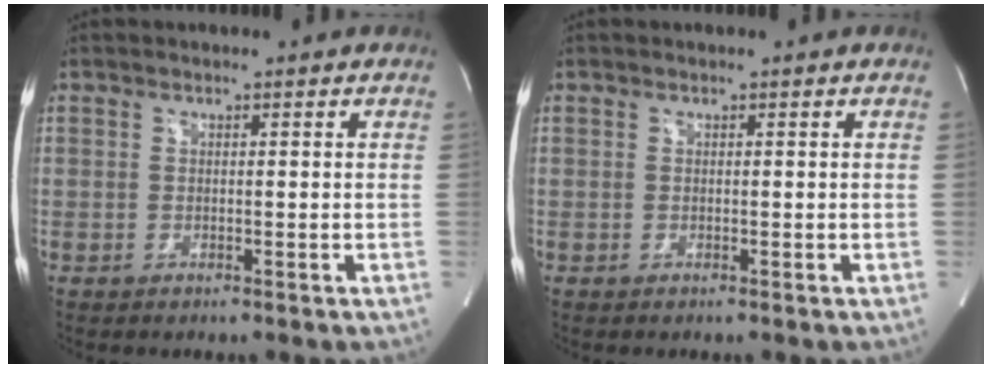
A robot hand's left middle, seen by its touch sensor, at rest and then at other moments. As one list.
[{"total": 0.0}]